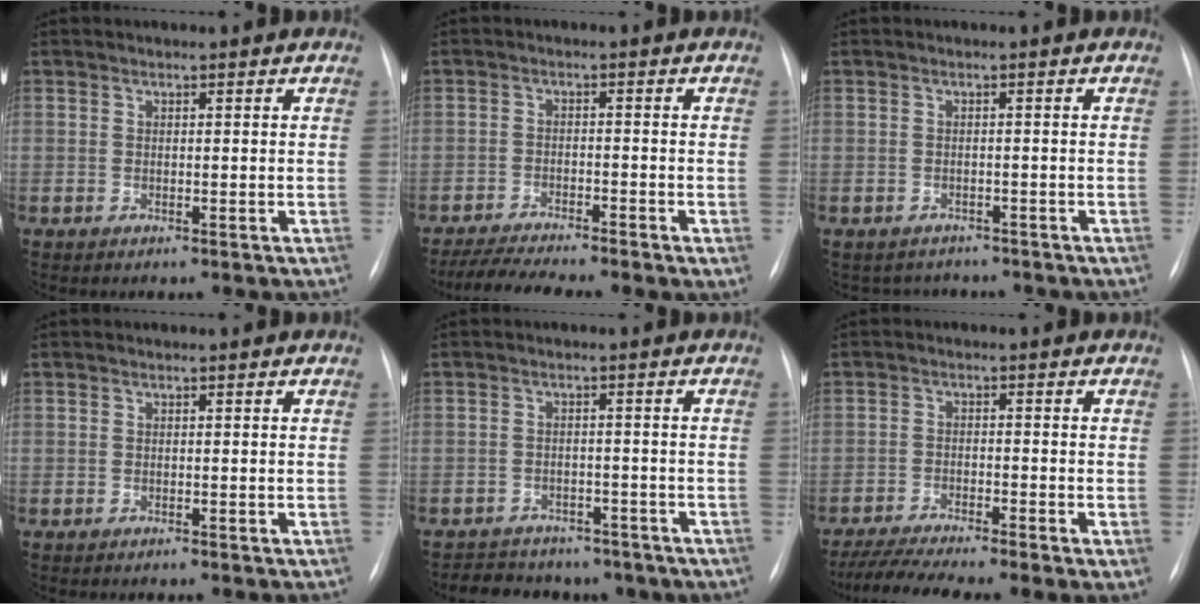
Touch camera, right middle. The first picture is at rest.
{"total": 7.6, "force": [-6.2, 0.6, 4.3], "torque": [-0.075, -0.013, -0.103]}
{"total": 3.8, "force": [-3.4, 1.8, -0.3], "torque": [0.003, 0.008, -0.045]}
{"total": 0.0}
{"total": 11.6, "force": [-8.9, 6.6, 3.4], "torque": [-0.055, 0.018, -0.101]}
{"total": 9.3, "force": [-7.1, 0.7, 6.0], "torque": [-0.104, -0.013, -0.119]}